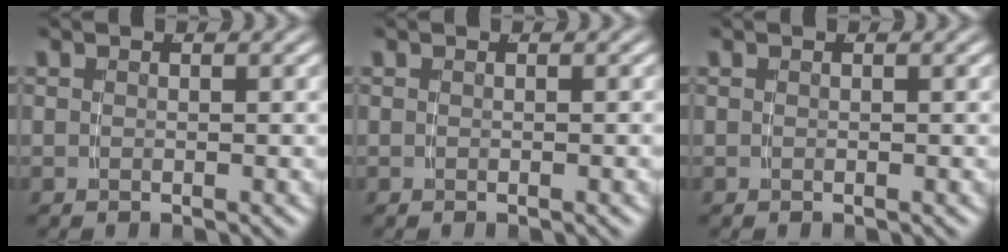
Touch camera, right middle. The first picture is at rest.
{"total": 0.0}
{"total": 0.0}